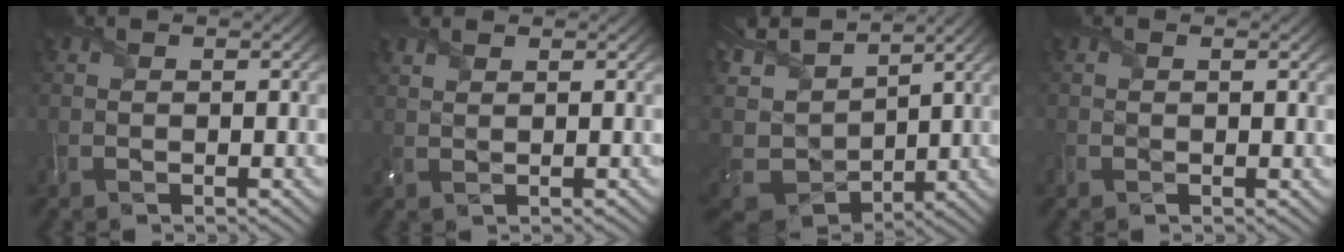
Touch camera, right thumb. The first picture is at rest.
{"total": 1.2, "force": [1.0, -0.1, 0.7], "torque": [-0.021, 0.003, 0.020]}
{"total": 11.9, "force": [4.5, 7.6, 8.0], "torque": [-0.236, 0.012, 0.095]}
{"total": 0.6, "force": [0.1, 0.4, 0.4], "torque": [-0.008, -0.004, 0.006]}